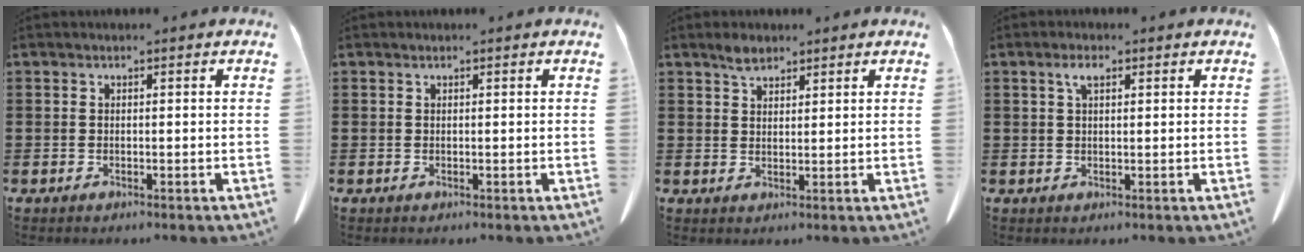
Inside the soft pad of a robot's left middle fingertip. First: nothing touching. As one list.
[{"total": 0.0}, {"total": 2.6, "force": [2.1, 1.1, 1.1], "torque": [-0.026, 0.003, 0.039]}, {"total": 2.5, "force": [1.2, 0.9, 2.1], "torque": [-0.046, 0.006, 0.019]}]